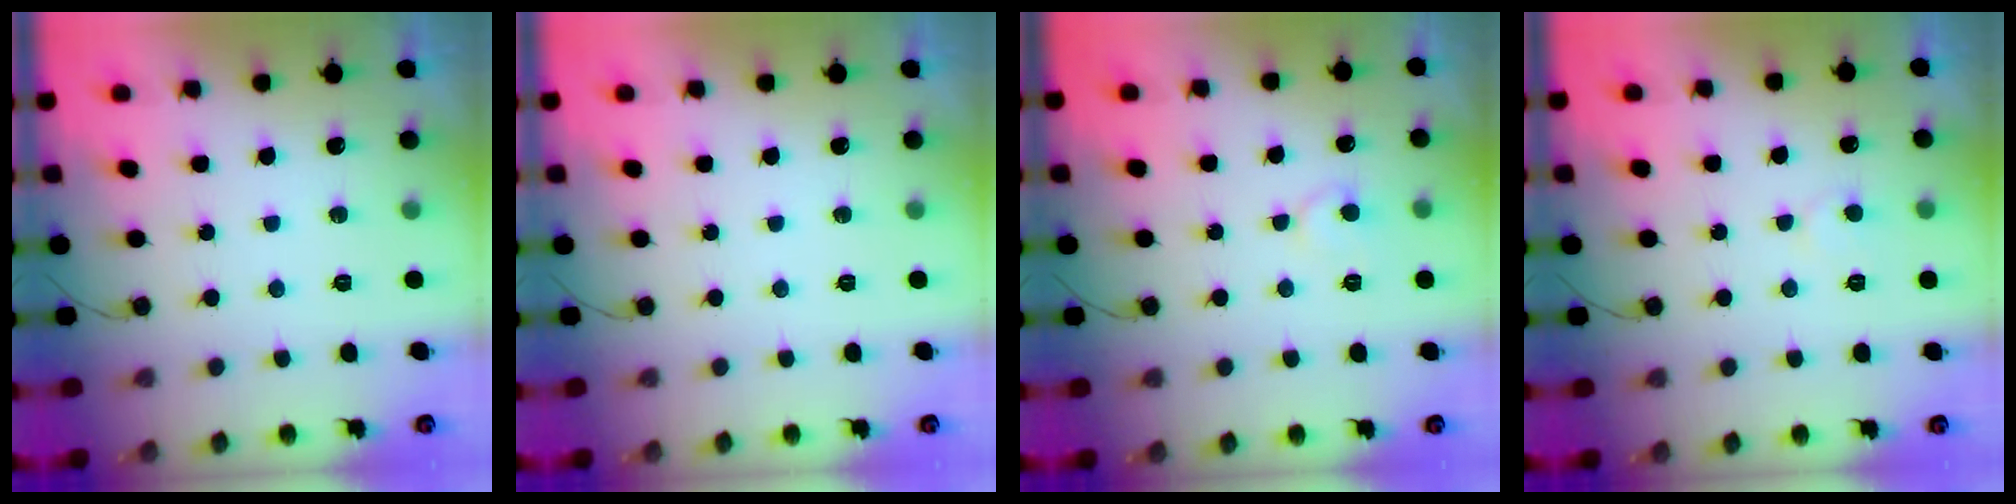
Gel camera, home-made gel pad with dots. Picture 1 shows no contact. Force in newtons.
{"total": 0.0}
{"total": 6.5, "press": 6.5, "slide": 0.4}
{"total": 4.1, "press": 4.1, "slide": 0.3}